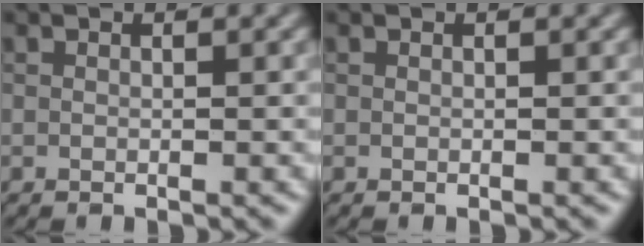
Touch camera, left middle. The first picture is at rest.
{"total": 0.0}